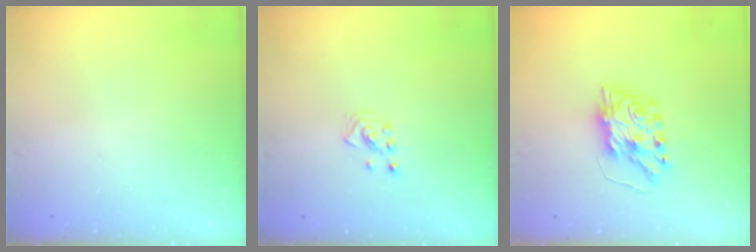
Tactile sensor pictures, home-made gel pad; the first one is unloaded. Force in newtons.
{"total": 2.5, "press": 2.5, "slide": 0.4}
{"total": 8.4, "press": 8.4, "slide": 0.4}